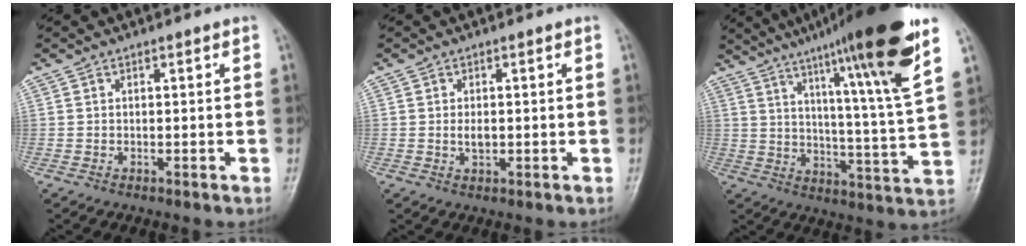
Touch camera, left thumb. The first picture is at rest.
{"total": 2.1, "force": [0.0, 1.2, 1.8], "torque": [-0.030, -0.002, 0.000]}
{"total": 23.1, "force": [14.2, 1.0, 18.2], "torque": [-0.255, -0.051, 0.208]}